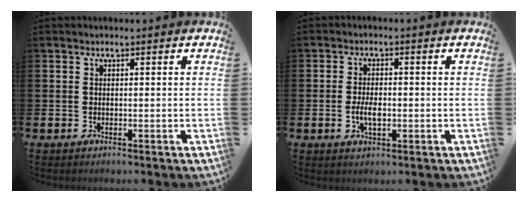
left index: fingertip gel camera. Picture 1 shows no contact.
{"total": 3.3, "force": [-0.4, 1.6, 2.8], "torque": [-0.043, 0.000, -0.010]}